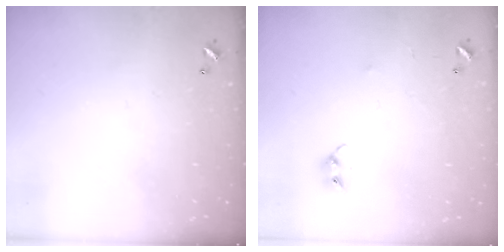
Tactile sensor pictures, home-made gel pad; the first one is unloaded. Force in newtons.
{"total": 6.2, "press": 6.2, "slide": 0.2}